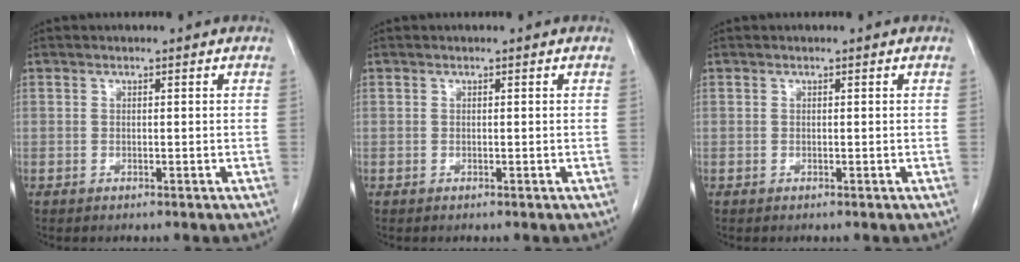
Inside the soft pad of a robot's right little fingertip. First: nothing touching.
{"total": 0.0}
{"total": 0.0}